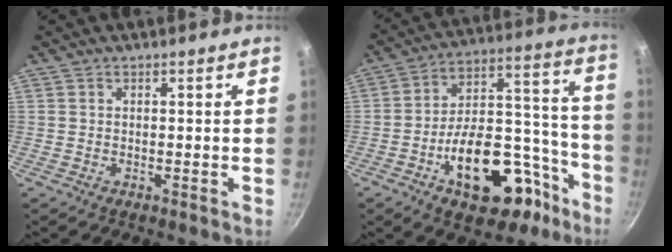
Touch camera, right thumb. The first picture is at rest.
{"total": 24.6, "force": [-11.9, 13.3, 16.9], "torque": [-0.203, 0.094, -0.166]}